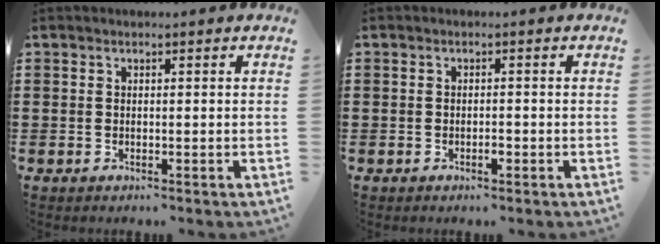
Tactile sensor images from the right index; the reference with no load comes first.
{"total": 1.1, "force": [-0.6, 0.4, 0.9], "torque": [-0.018, -0.004, -0.010]}